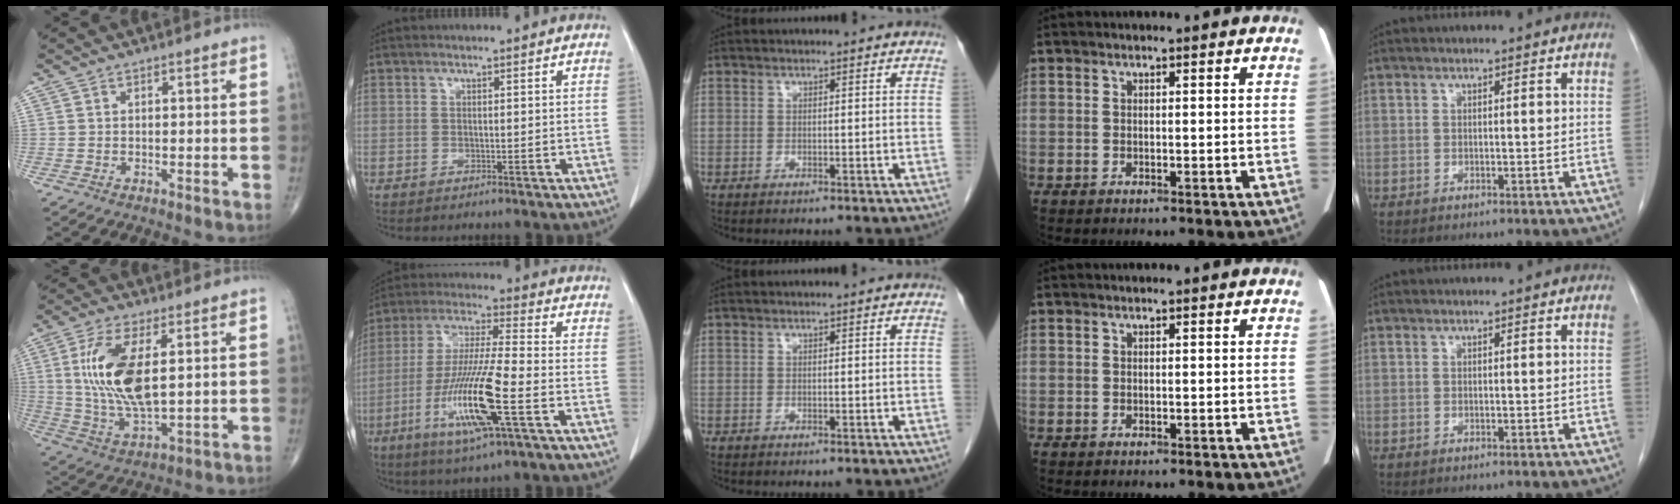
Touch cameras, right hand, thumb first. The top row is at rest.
{"thumb": {"total": 14.6, "force": [2.8, 5.8, 13.1], "torque": [-0.272, -0.020, 0.062]}, "index": {"total": 14.7, "force": [-5.1, 0.6, 13.8], "torque": [-0.280, -0.021, -0.098]}}